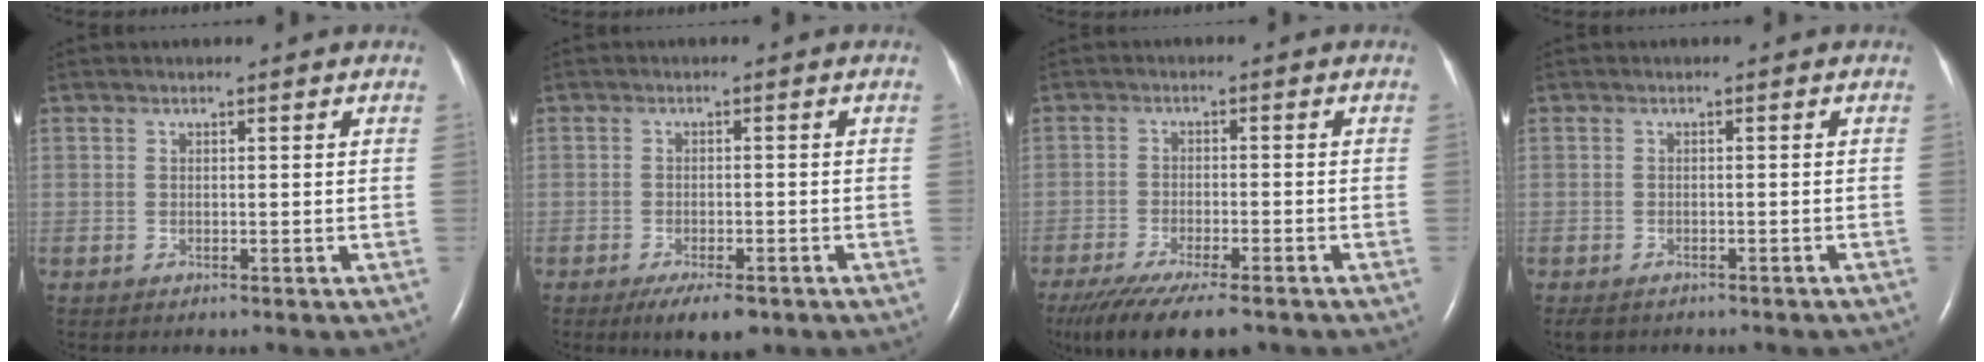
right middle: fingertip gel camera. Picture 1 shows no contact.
{"total": 5.3, "force": [-3.6, 1.6, 3.6], "torque": [-0.057, -0.007, -0.052]}
{"total": 14.1, "force": [-10.8, 3.1, 8.5], "torque": [-0.158, -0.033, -0.171]}
{"total": 6.3, "force": [-5.4, 2.0, 2.6], "torque": [-0.038, -0.003, -0.062]}